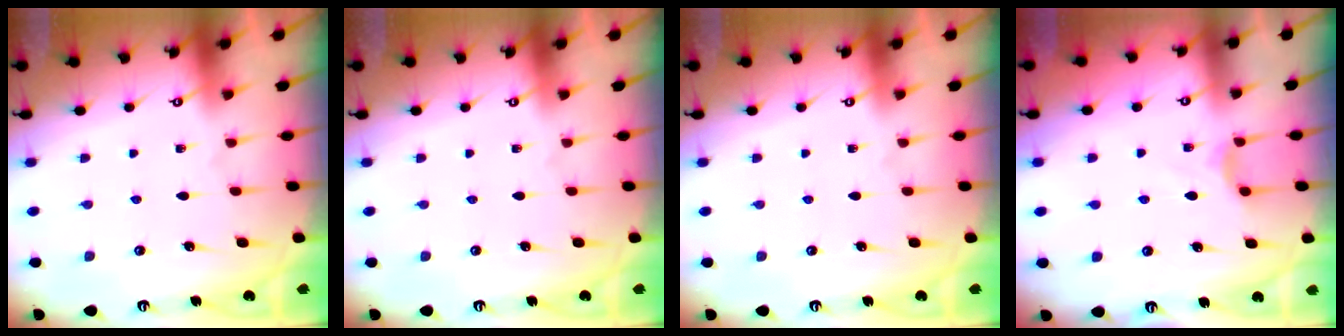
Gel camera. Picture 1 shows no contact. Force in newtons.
{"total": 0.0}
{"total": 0.0}
{"total": 2.9, "press": 2.9, "slide": 0.5}